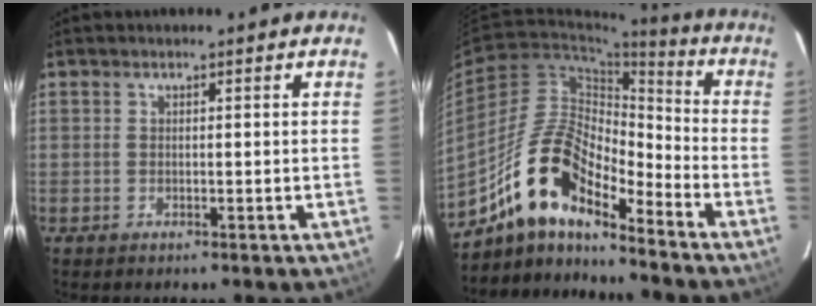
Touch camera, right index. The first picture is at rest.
{"total": 14.8, "force": [-11.3, 4.6, 8.3], "torque": [-0.152, 0.009, -0.223]}